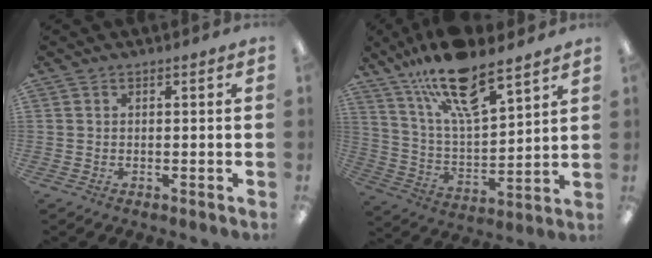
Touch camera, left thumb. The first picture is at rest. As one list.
[{"total": 18.7, "force": [13.7, 5.8, 11.3], "torque": [-0.208, -0.074, 0.238]}]